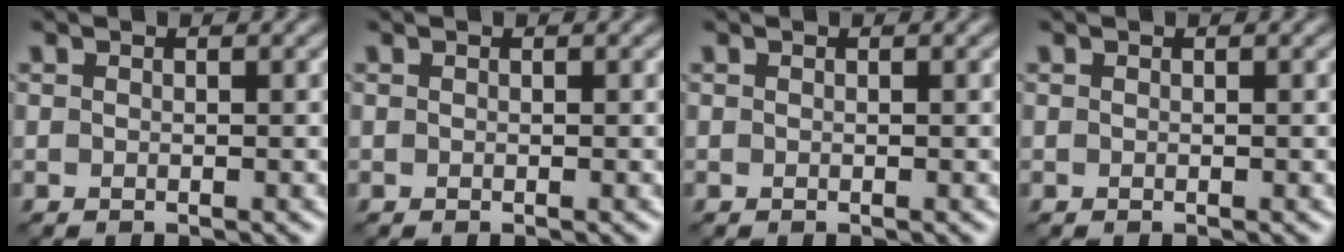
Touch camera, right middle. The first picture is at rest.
{"total": 0.0}
{"total": 0.0}
{"total": 0.0}